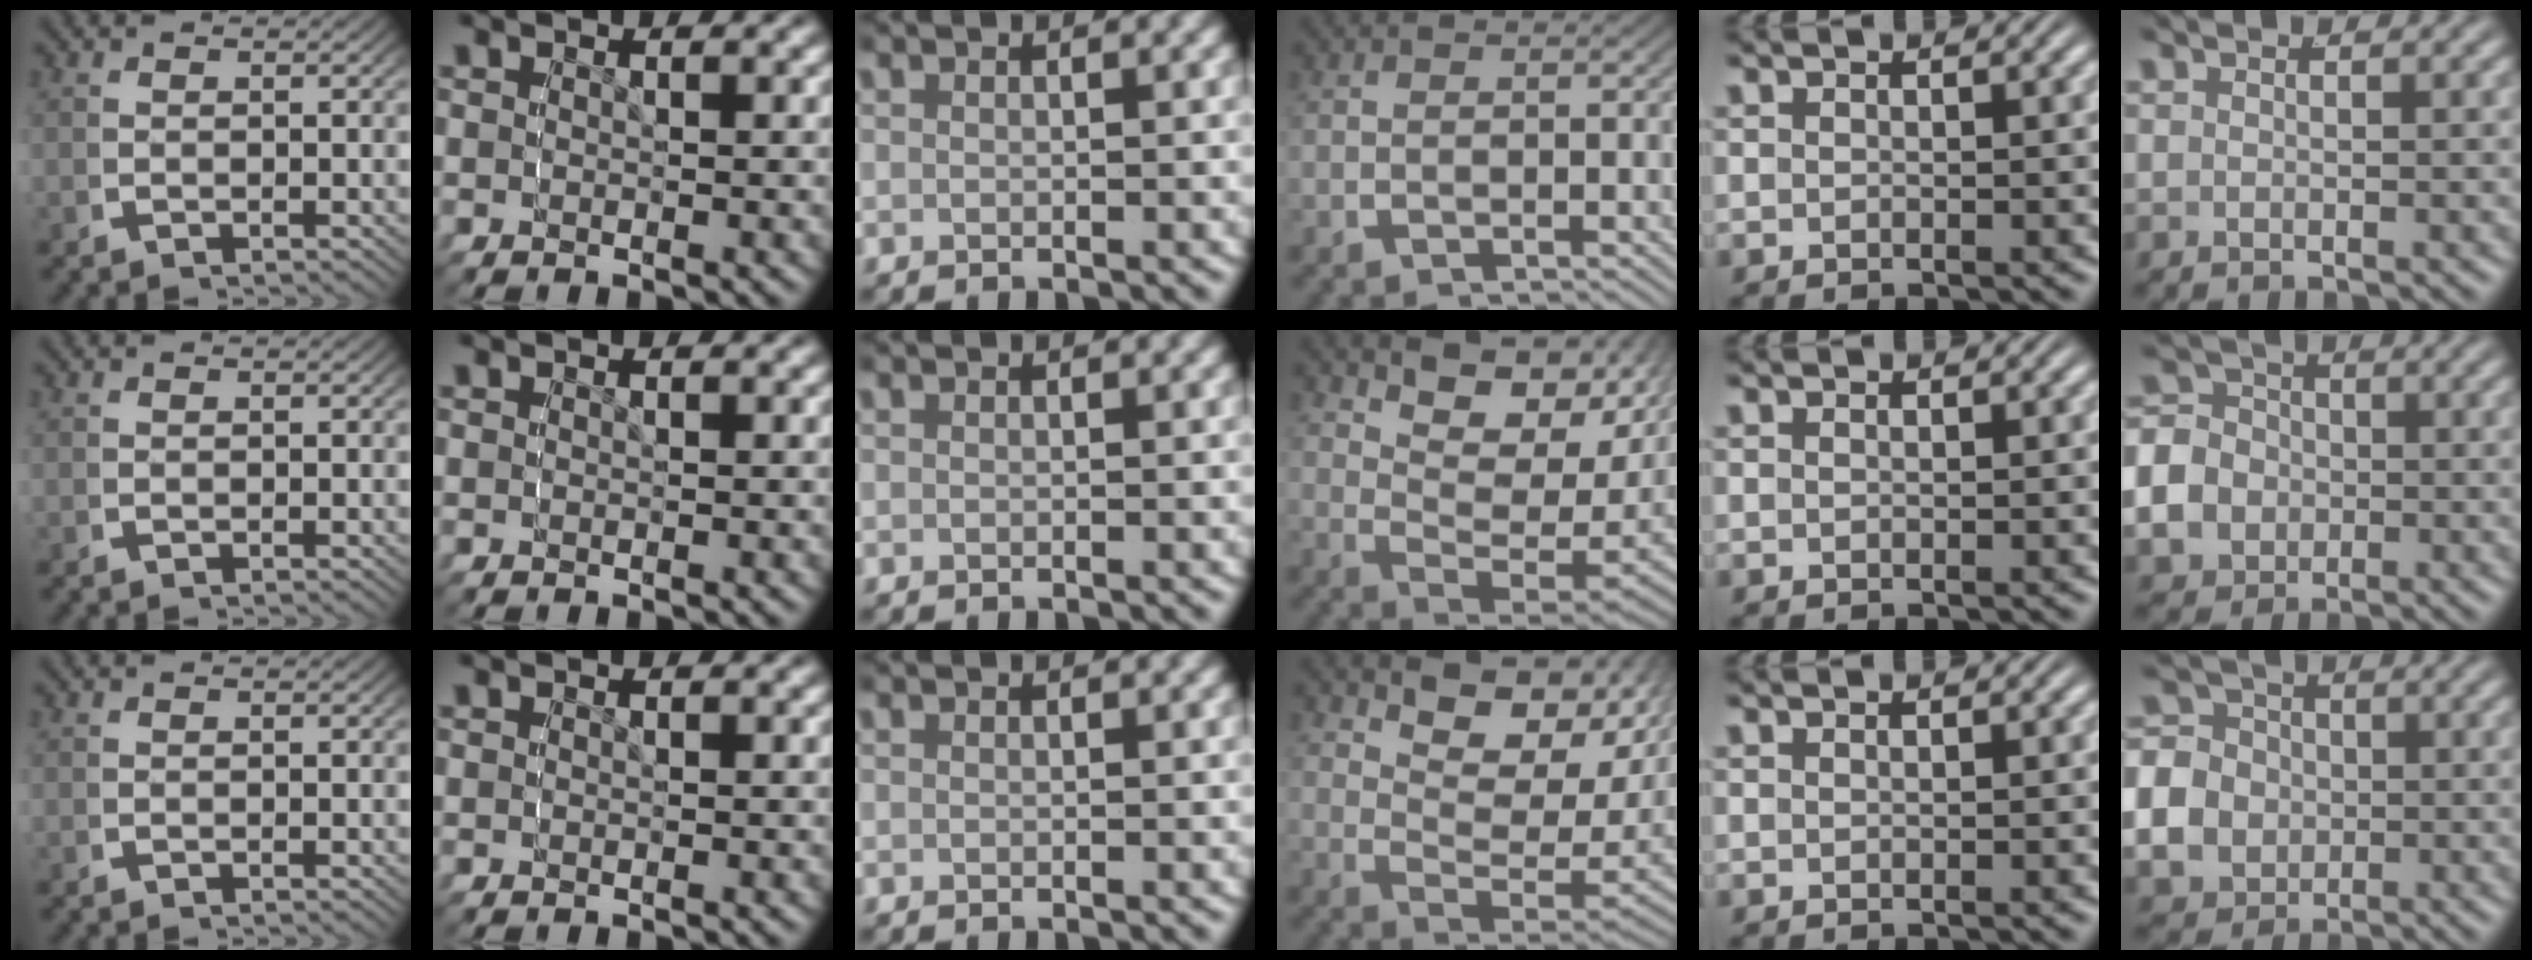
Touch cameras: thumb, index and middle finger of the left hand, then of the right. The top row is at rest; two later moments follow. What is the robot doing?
{"motion": "grasp_and_lifting", "object": "cloth"}